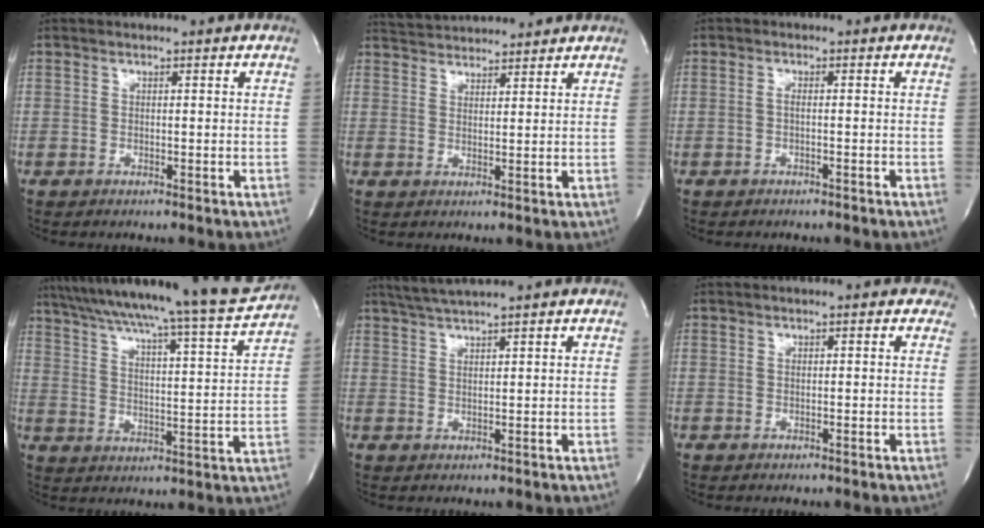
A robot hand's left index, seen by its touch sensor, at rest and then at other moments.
{"total": 7.6, "force": [7.4, 0.8, 1.4], "torque": [-0.031, 0.026, 0.116]}
{"total": 1.1, "force": [-0.6, 0.0, 0.9], "torque": [-0.019, 0.001, -0.008]}
{"total": 22.5, "force": [20.3, -0.7, 9.7], "torque": [-0.161, -0.037, 0.285]}
{"total": 4.6, "force": [3.9, -1.0, 2.2], "torque": [-0.043, 0.017, 0.076]}
{"total": 2.0, "force": [1.5, 0.7, 1.2], "torque": [-0.011, 0.007, 0.006]}